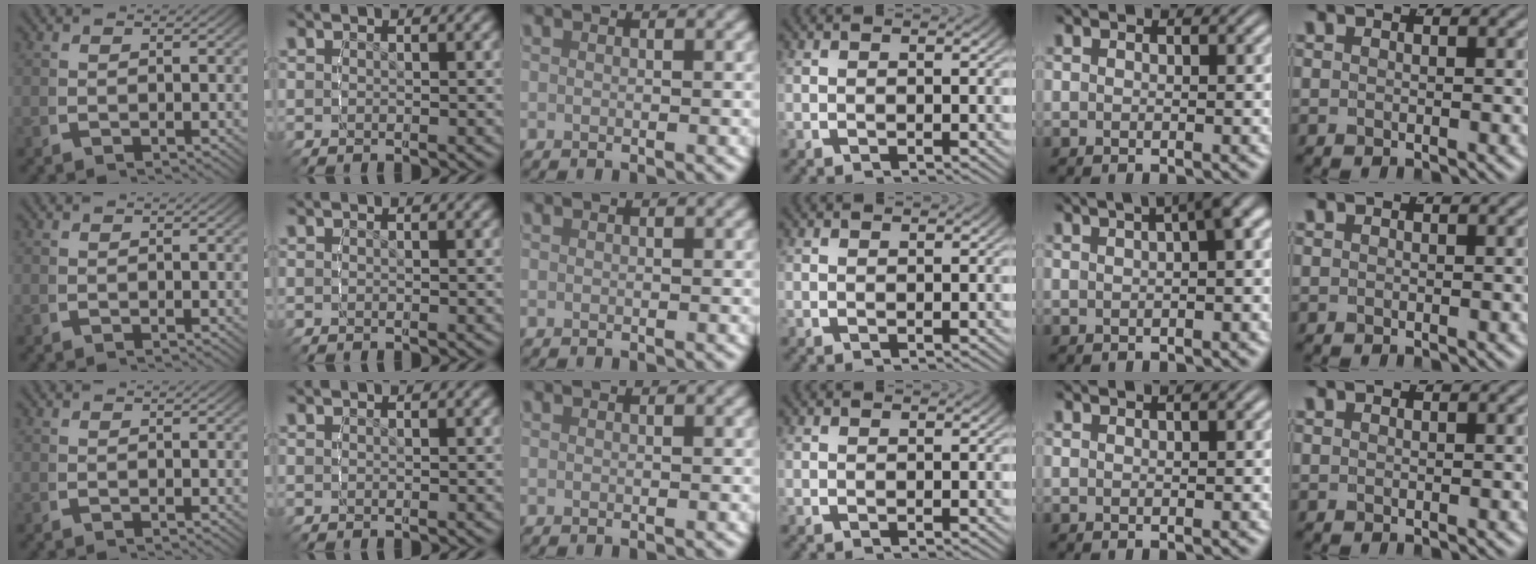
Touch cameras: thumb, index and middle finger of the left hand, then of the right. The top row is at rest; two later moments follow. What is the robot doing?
{"motion": "lift_and_place", "object": "screwdriver"}